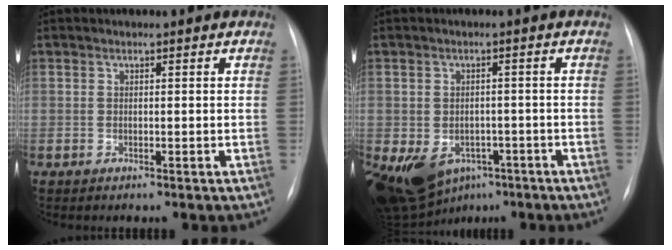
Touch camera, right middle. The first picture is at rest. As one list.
[{"total": 12.2, "force": [-6.2, 8.6, 6.0], "torque": [-0.125, 0.004, -0.084]}]